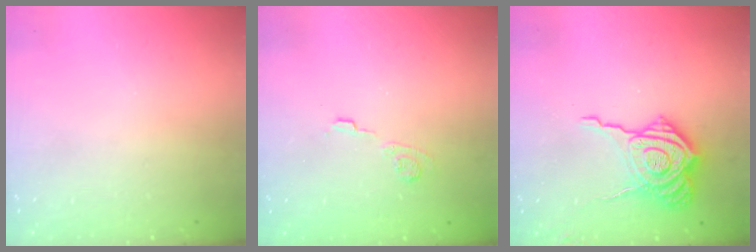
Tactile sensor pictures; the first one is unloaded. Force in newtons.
{"total": 5.2, "press": 5.1, "slide": 0.9}
{"total": 15.0, "press": 15.0, "slide": 1.2}